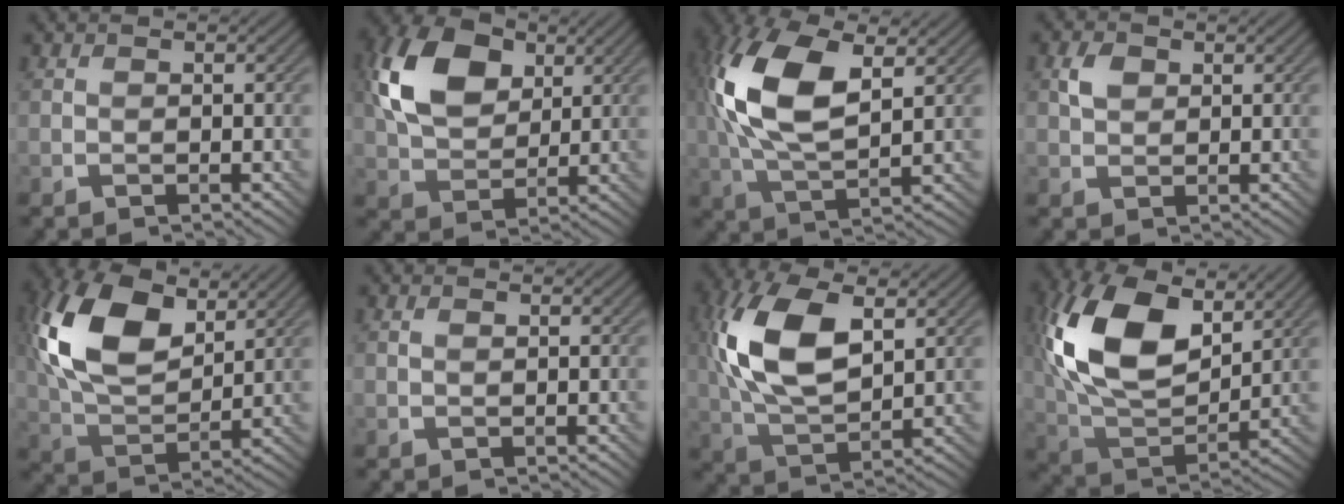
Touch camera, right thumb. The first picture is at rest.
{"total": 11.1, "force": [3.7, 7.2, 7.5], "torque": [-0.177, 0.018, 0.063]}
{"total": 14.2, "force": [3.4, 6.7, 12.1], "torque": [-0.281, 0.012, 0.061]}
{"total": 2.4, "force": [0.9, 1.7, 1.5], "torque": [-0.035, 0.005, 0.016]}
{"total": 14.7, "force": [5.7, 8.0, 10.9], "torque": [-0.252, 0.024, 0.105]}
{"total": 0.6, "force": [0.3, 0.2, 0.5], "torque": [-0.011, 0.001, 0.004]}
{"total": 13.5, "force": [3.5, 6.8, 11.1], "torque": [-0.258, 0.014, 0.063]}
{"total": 16.6, "force": [6.0, 9.2, 12.5], "torque": [-0.287, 0.020, 0.109]}